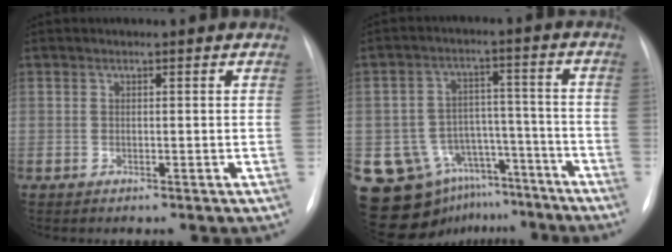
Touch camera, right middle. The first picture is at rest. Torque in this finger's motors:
{"motor_torque": [1.46, -0.68, 1.06, 0.19]}